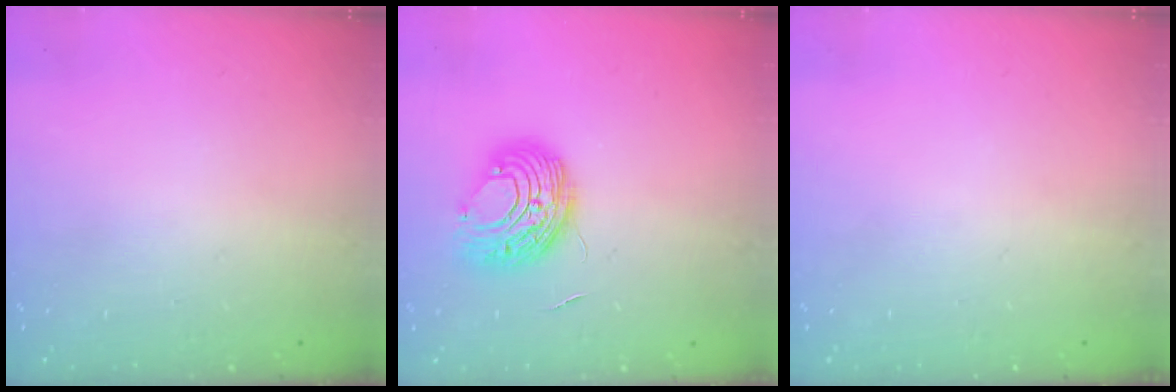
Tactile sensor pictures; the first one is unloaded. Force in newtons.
{"total": 8.8, "press": 8.8, "slide": 0.6}
{"total": 0.0}